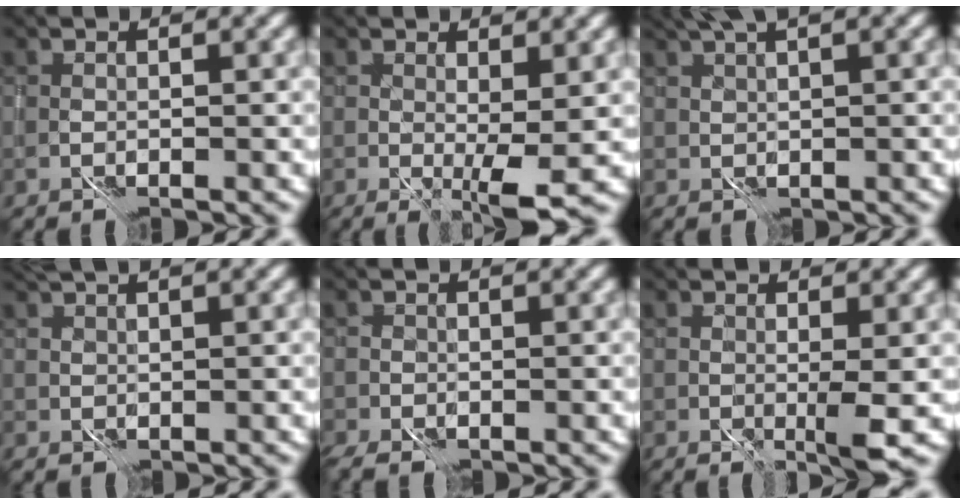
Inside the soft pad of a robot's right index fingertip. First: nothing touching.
{"total": 2.8, "force": [0.9, 0.1, 2.7], "torque": [-0.049, -0.002, 0.019]}
{"total": 3.5, "force": [2.2, 0.8, 2.6], "torque": [-0.052, 0.010, 0.041]}
{"total": 2.1, "force": [1.5, 0.5, 1.4], "torque": [-0.026, 0.004, 0.030]}
{"total": 1.9, "force": [-1.4, 0.8, 1.1], "torque": [-0.018, -0.004, -0.024]}
{"total": 2.0, "force": [1.2, -0.2, 1.6], "torque": [-0.027, 0.002, 0.021]}